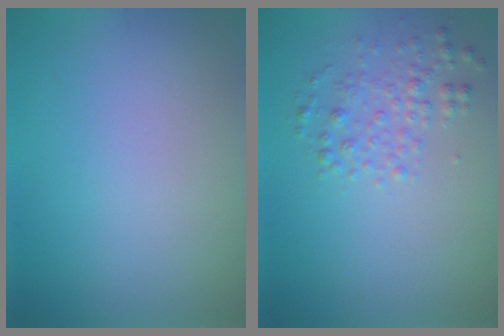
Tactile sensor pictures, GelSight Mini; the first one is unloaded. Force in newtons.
{"total": 2.2, "press": 2.2, "slide": 0.1}